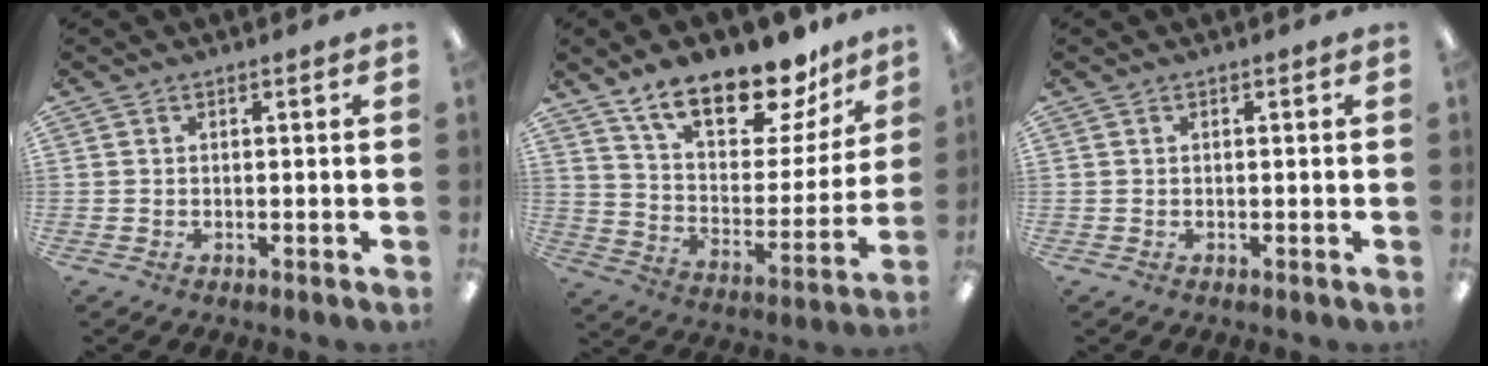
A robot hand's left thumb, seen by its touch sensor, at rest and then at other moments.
{"total": 20.5, "force": [16.0, 7.6, 10.3], "torque": [-0.159, -0.108, 0.275]}
{"total": 0.0}